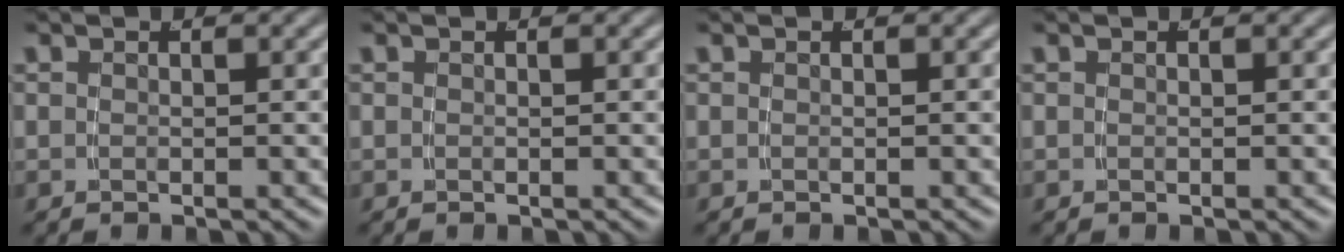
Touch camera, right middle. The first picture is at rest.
{"total": 0.0}
{"total": 0.0}
{"total": 0.0}